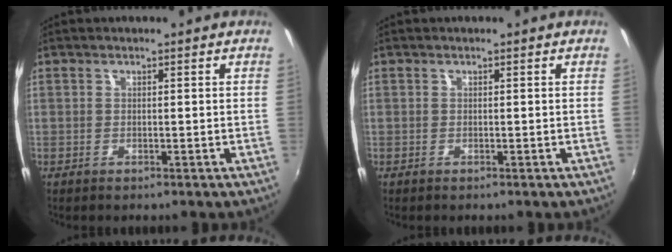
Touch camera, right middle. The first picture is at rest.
{"total": 0.0}